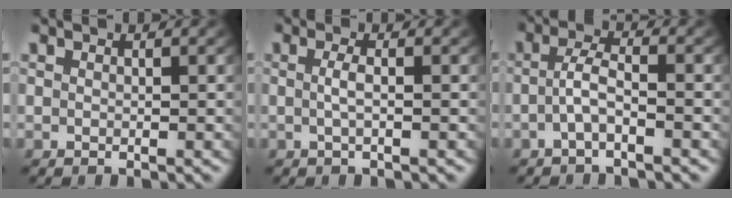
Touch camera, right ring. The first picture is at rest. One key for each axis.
{"total": 1.4, "fx": -0.4, "fy": -0.1, "fz": 1.3, "tx": -0.032, "ty": -0.007, "tz": -0.003}
{"total": 2.5, "fx": -1.5, "fy": 0.5, "fz": 1.9, "tx": -0.037, "ty": 0.001, "tz": -0.027}